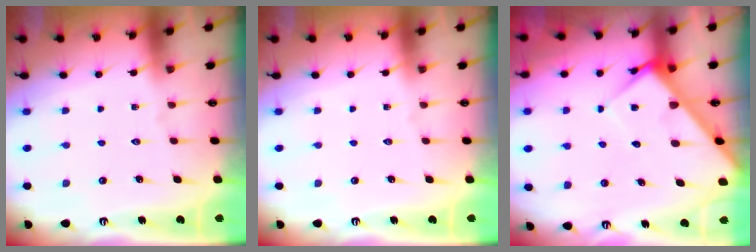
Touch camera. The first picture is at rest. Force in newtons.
{"total": 0.0}
{"total": 5.3, "press": 5.3, "slide": 0.6}